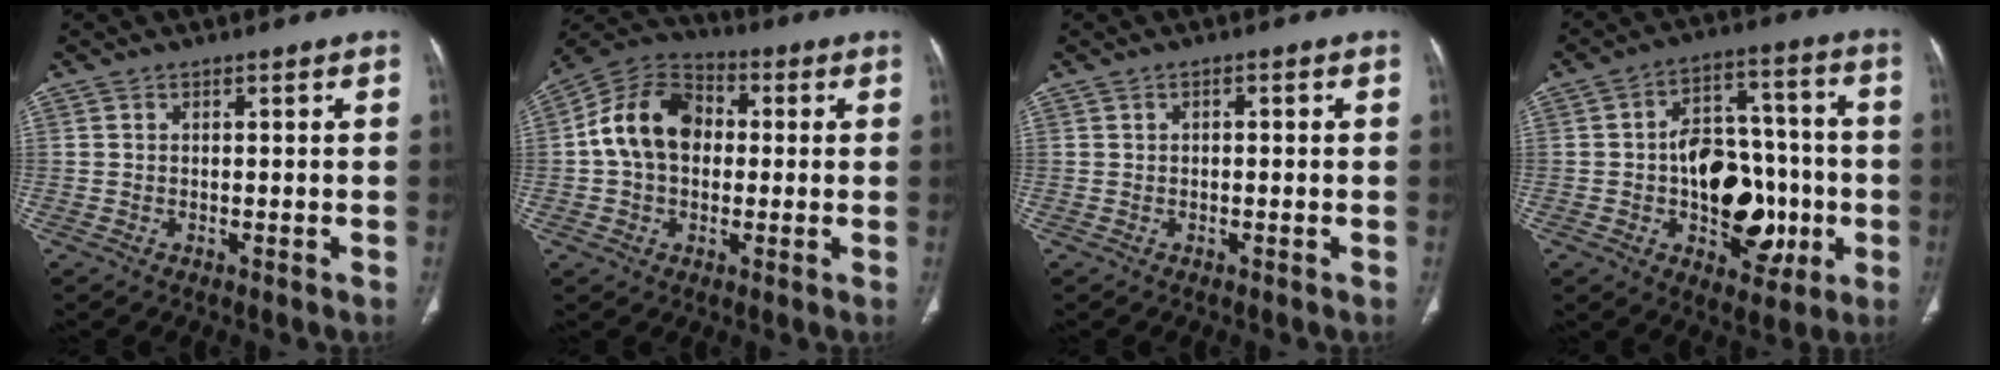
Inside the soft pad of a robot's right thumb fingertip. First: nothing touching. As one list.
[{"total": 13.6, "force": [0.9, 10.0, 9.1], "torque": [-0.145, 0.031, 0.003]}, {"total": 0.6, "force": [0.0, 0.4, 0.5], "torque": [-0.005, 0.001, -0.002]}, {"total": 18.5, "force": [-3.6, 11.7, 13.9], "torque": [-0.153, 0.038, -0.042]}]